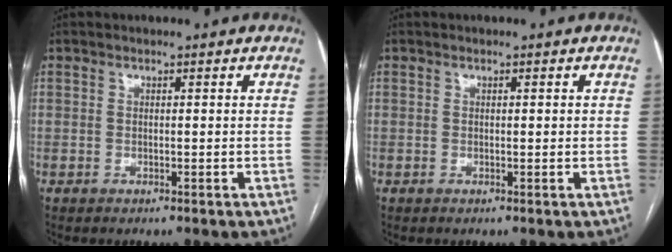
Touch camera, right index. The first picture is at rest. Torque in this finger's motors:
{"motor_torque": [-0.09, -0.06, -0.03, 0.00]}